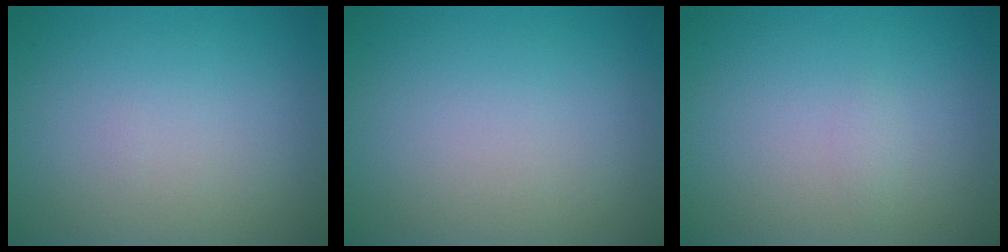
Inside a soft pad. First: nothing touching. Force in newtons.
{"total": 0.0}
{"total": 0.5, "press": 0.5, "slide": 0.1}